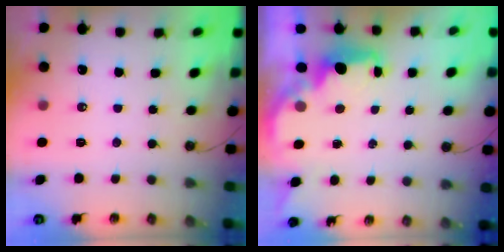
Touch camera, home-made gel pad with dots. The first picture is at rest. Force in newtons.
{"total": 2.6, "press": 2.5, "slide": 0.6}